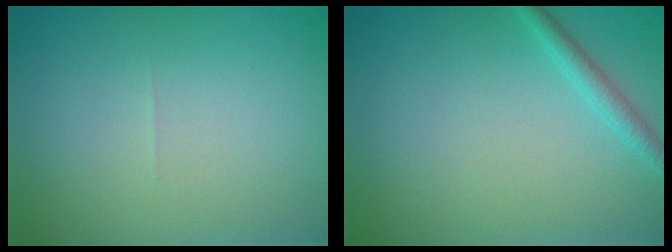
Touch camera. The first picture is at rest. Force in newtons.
{"total": 1.5, "press": 1.5, "slide": 0.0}